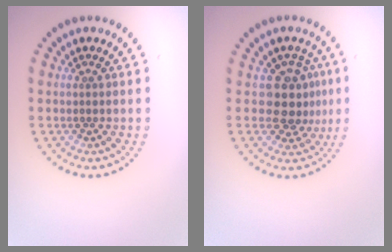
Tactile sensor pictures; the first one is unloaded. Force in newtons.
{"total": 3.5, "press": 2.8, "slide": 2.0}